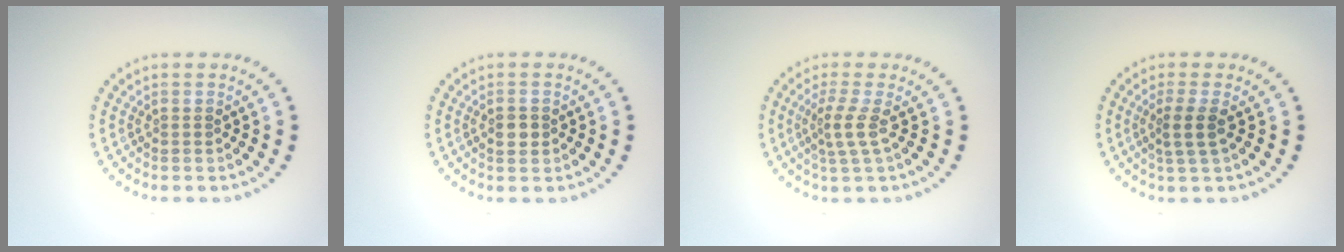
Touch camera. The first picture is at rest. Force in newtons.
{"total": 1.5, "press": 1.5, "slide": 0.3}
{"total": 2.3, "press": 1.5, "slide": 1.7}
{"total": 2.2, "press": 1.8, "slide": 1.3}